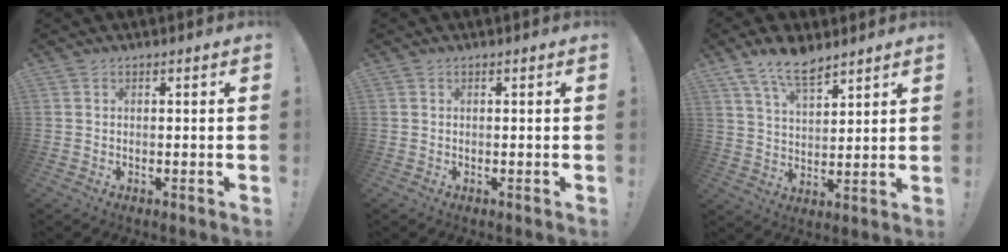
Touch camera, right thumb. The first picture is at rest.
{"total": 0.0}
{"total": 10.4, "force": [7.8, 4.2, 5.5], "torque": [-0.099, -0.039, 0.146]}